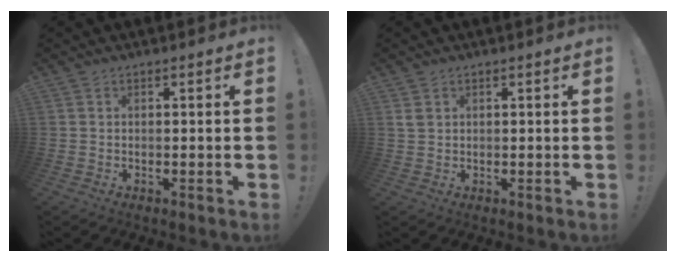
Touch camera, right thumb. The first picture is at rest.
{"total": 1.6, "force": [0.8, 1.2, 0.6], "torque": [-0.005, -0.001, 0.015]}